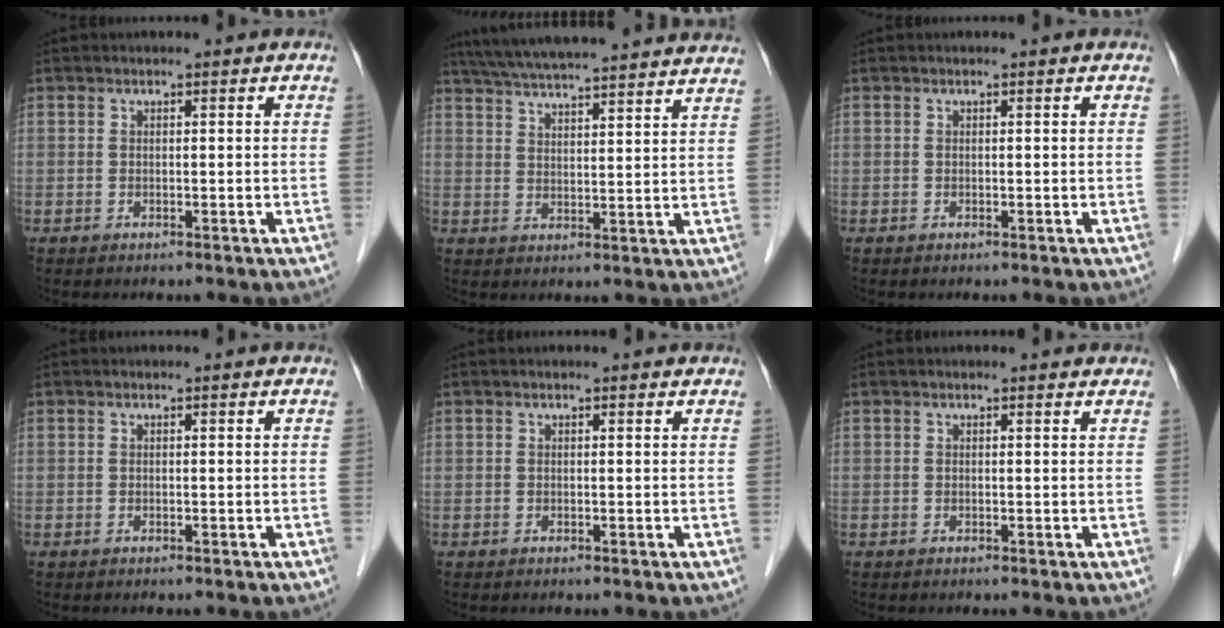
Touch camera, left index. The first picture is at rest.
{"total": 25.2, "force": [23.0, 1.5, 10.2], "torque": [-0.173, 0.011, 0.303]}
{"total": 0.0}
{"total": 0.0}
{"total": 1.1, "force": [1.0, 0.3, 0.2], "torque": [-0.014, 0.008, 0.007]}
{"total": 2.1, "force": [1.9, 0.6, 0.4], "torque": [-0.013, 0.008, 0.013]}